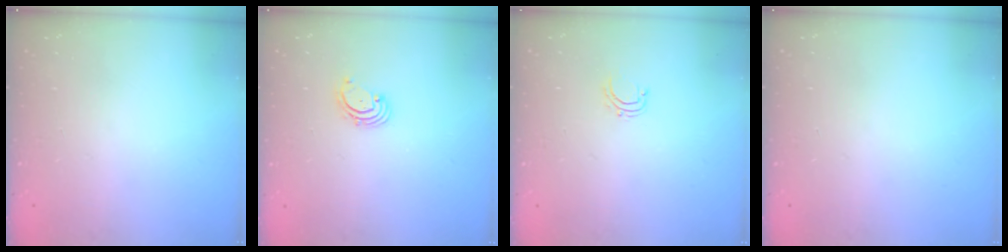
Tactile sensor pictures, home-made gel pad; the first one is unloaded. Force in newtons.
{"total": 1.9, "press": 1.8, "slide": 0.2}
{"total": 4.4, "press": 4.4, "slide": 0.3}
{"total": 0.0}